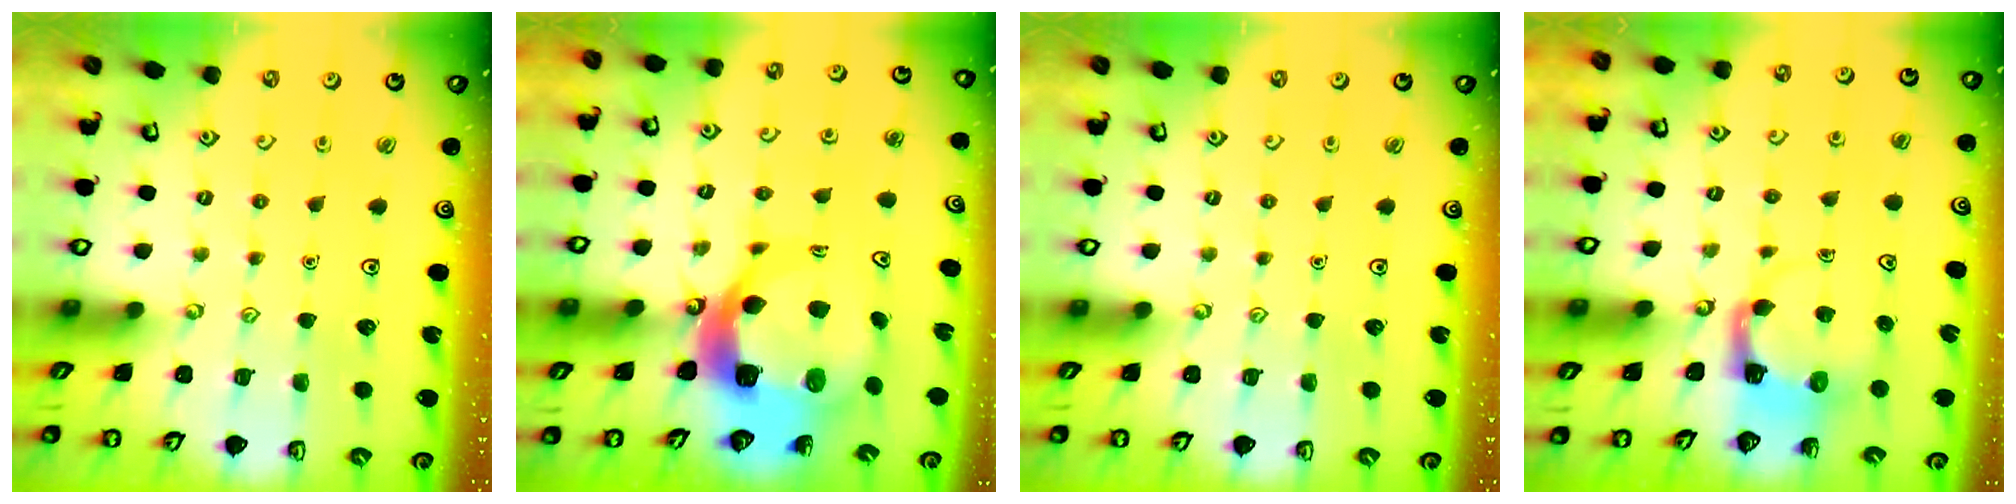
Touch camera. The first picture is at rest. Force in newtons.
{"total": 11.8, "press": 11.6, "slide": 1.8}
{"total": 0.0}
{"total": 3.9, "press": 3.9, "slide": 0.7}